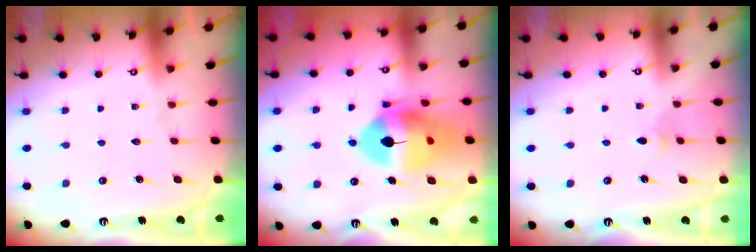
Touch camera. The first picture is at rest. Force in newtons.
{"total": 16.9, "press": 16.7, "slide": 2.0}
{"total": 3.4, "press": 3.3, "slide": 0.9}